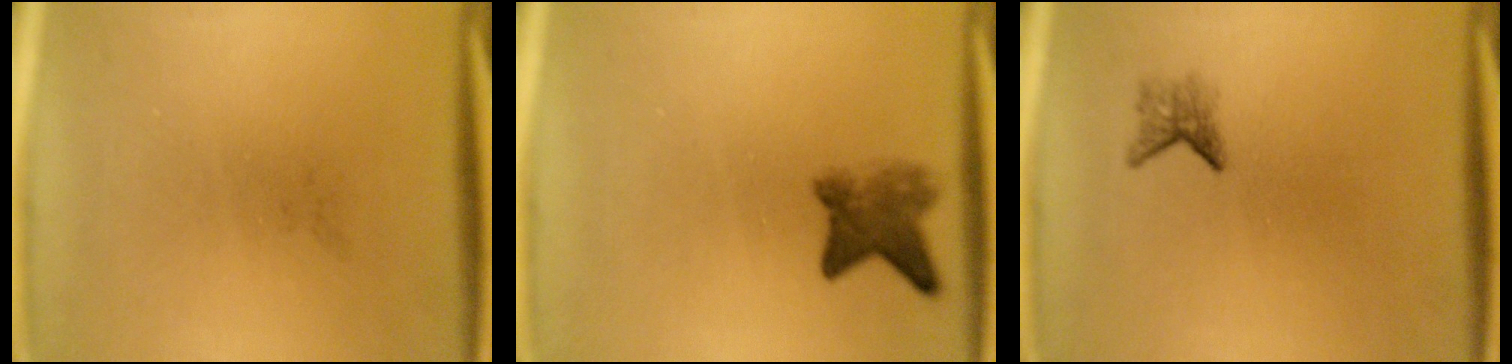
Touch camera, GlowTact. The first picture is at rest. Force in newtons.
{"total": 4.2}
{"total": 1.6}